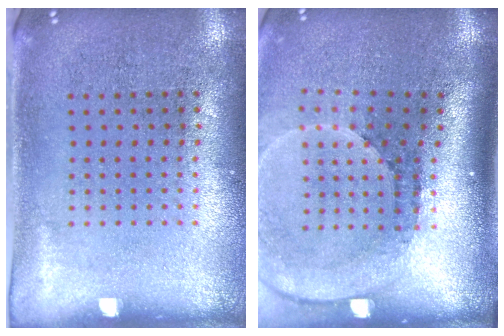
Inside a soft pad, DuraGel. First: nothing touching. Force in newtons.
{"total": 2.7, "press": 1.8, "slide": 1.9}